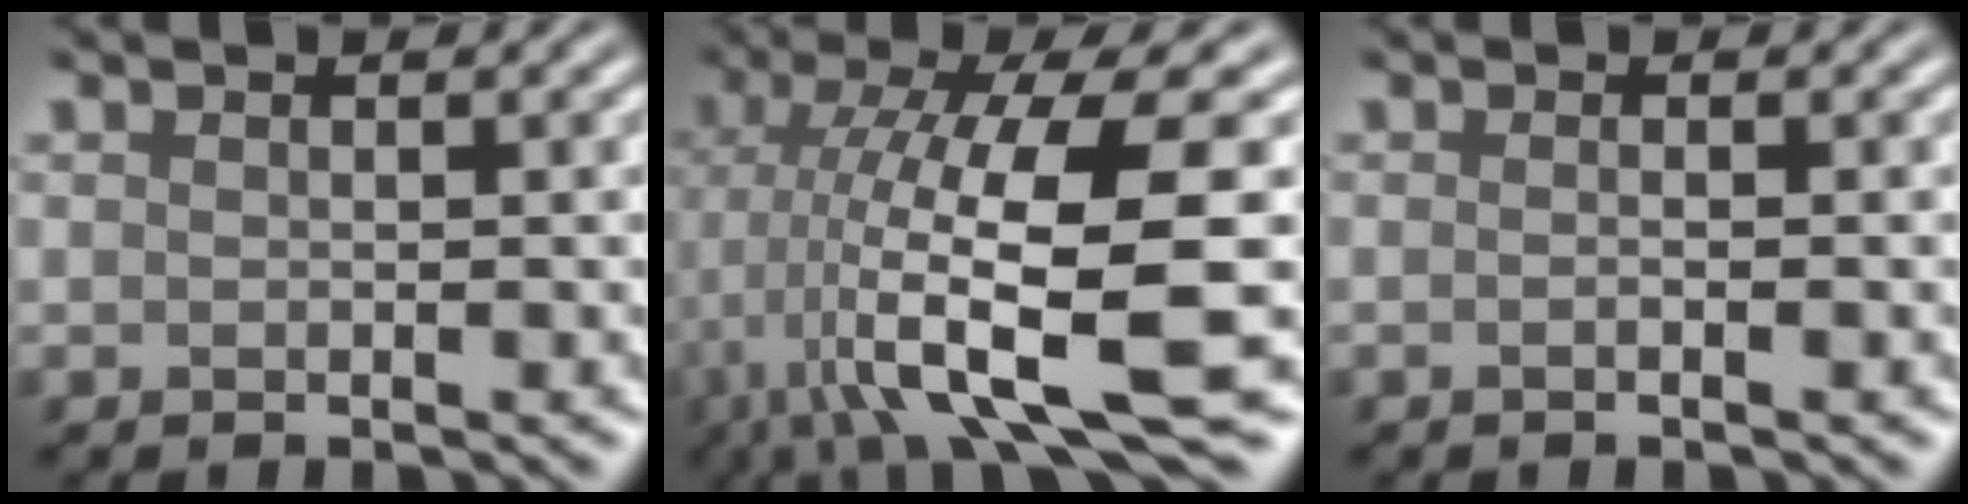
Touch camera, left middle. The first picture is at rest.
{"total": 13.0, "force": [-2.8, 3.1, 12.4], "torque": [-0.215, -0.007, -0.041]}
{"total": 1.1, "force": [-0.1, 0.4, 1.0], "torque": [-0.007, -0.014, -0.014]}